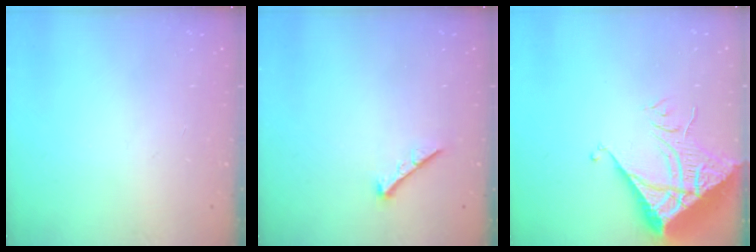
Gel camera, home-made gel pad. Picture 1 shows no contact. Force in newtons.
{"total": 0.0}
{"total": 11.2, "press": 11.2, "slide": 0.9}